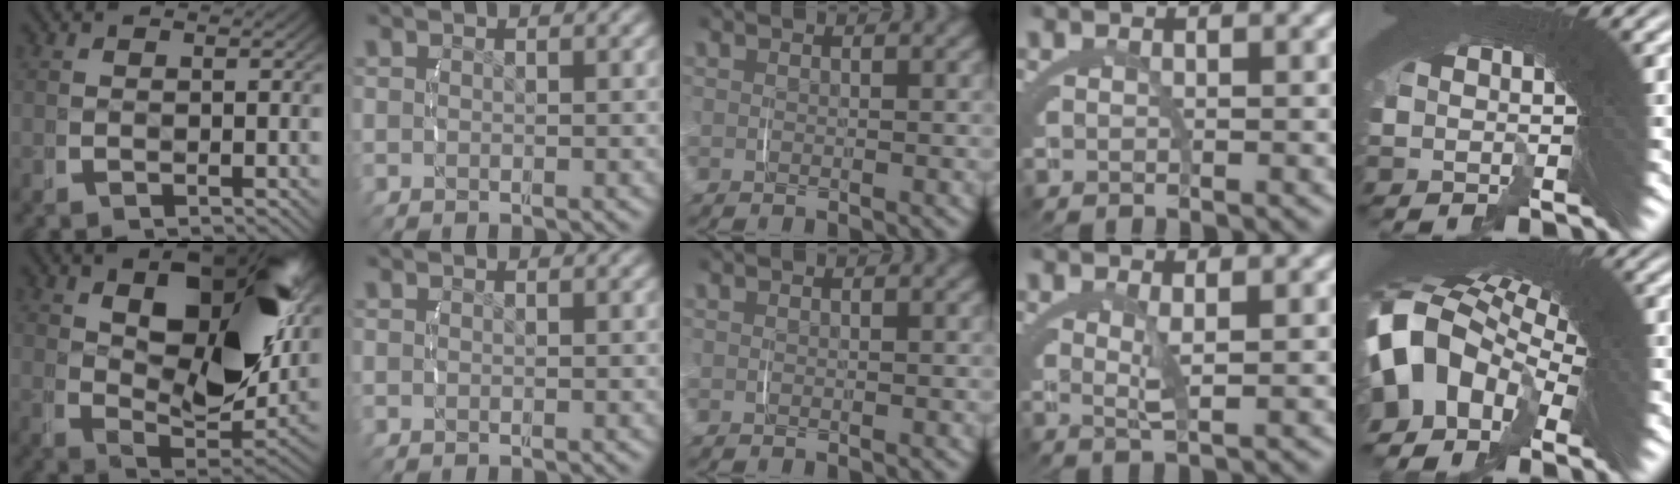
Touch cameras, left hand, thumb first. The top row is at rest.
{"thumb": {"total": 15.1, "force": [2.9, 7.2, 12.9], "torque": [-0.194, -0.033, 0.065]}, "ring": {"total": 2.3, "force": [0.8, -0.5, 2.1], "torque": [-0.032, -0.010, 0.023]}, "little": {"total": 10.6, "force": [0.9, 7.2, 7.7], "torque": [-0.151, 0.003, 0.004]}}